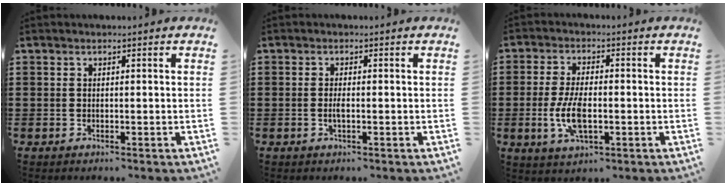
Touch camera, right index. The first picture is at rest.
{"total": 1.4, "force": [-0.3, 0.4, 1.3], "torque": [-0.031, 0.000, -0.009]}
{"total": 6.6, "force": [-1.3, 3.0, 5.8], "torque": [-0.124, -0.002, -0.027]}